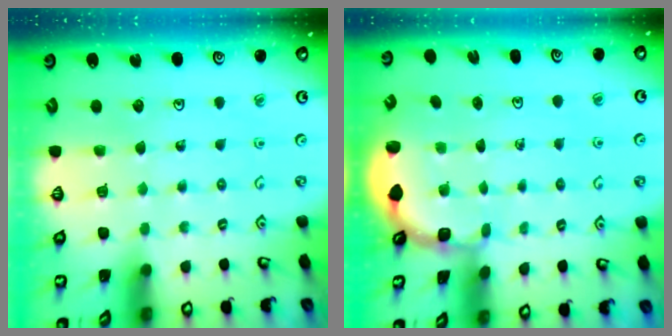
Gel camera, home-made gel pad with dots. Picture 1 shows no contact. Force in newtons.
{"total": 1.9, "press": 1.5, "slide": 1.1}